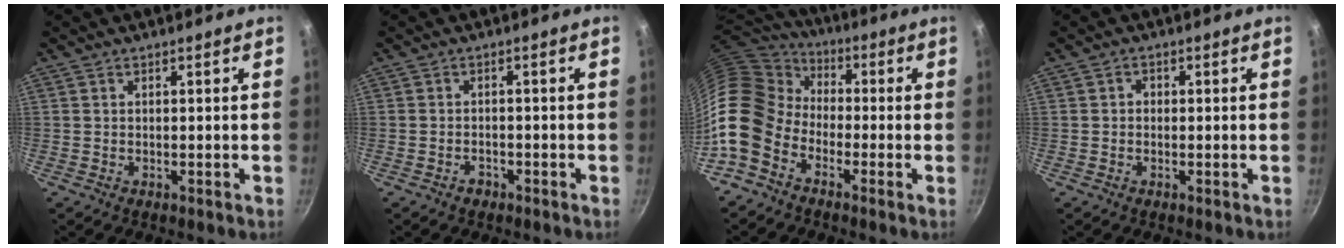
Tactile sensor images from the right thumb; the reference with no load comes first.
{"total": 1.6, "force": [-1.2, 0.9, 0.5], "torque": [-0.006, 0.016, -0.017]}
{"total": 17.1, "force": [-5.5, 12.5, 10.4], "torque": [-0.184, 0.052, -0.136]}
{"total": 1.1, "force": [-0.1, 0.9, 0.5], "torque": [-0.007, 0.005, -0.004]}